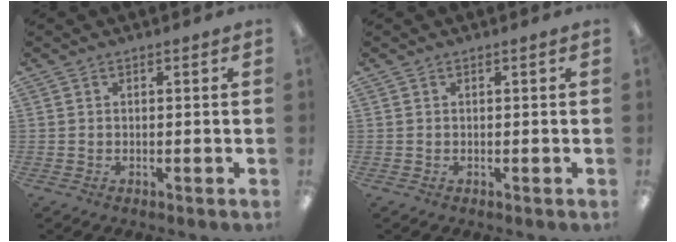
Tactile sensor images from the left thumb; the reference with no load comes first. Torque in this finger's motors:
{"motor_torque": [0.00, 0.00, 0.03, -0.01, 0.00]}